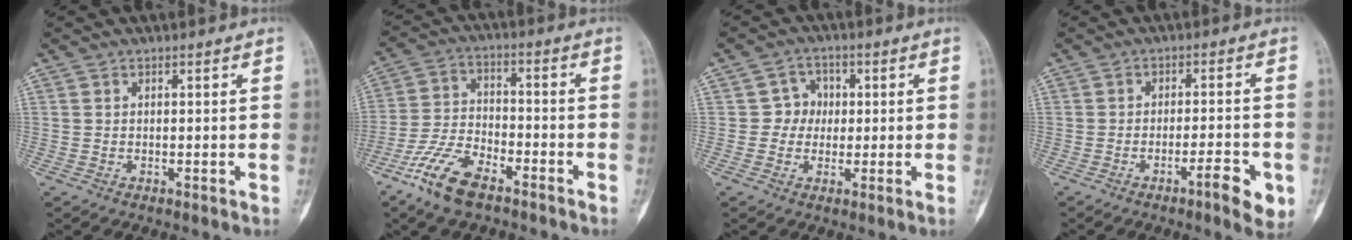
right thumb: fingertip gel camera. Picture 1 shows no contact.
{"total": 11.2, "force": [-7.4, 4.4, 7.1], "torque": [-0.153, 0.035, -0.147]}
{"total": 4.5, "force": [0.3, 4.2, 1.4], "torque": [0.014, 0.011, -0.005]}
{"total": 6.4, "force": [-2.9, 1.3, 5.6], "torque": [-0.079, 0.014, -0.036]}